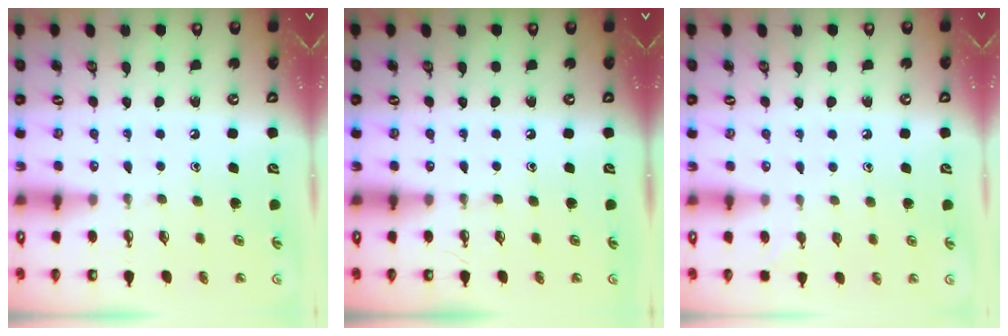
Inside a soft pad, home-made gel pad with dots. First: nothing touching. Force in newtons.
{"total": 0.0}
{"total": 4.3, "press": 4.3, "slide": 0.5}